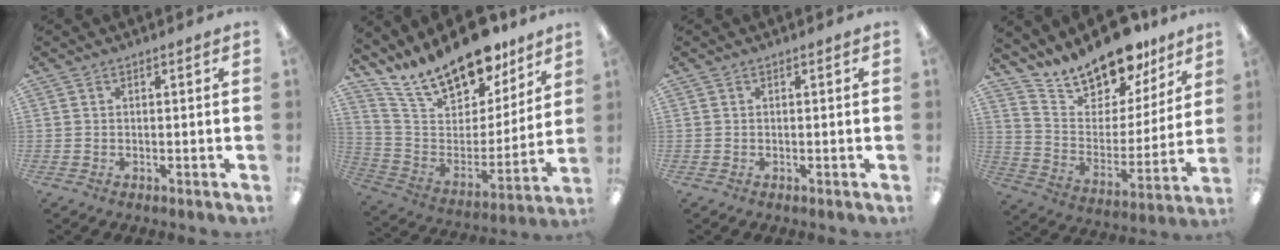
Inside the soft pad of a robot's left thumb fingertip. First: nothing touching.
{"total": 20.0, "force": [16.5, 7.5, 8.3], "torque": [-0.163, -0.117, 0.295]}
{"total": 0.0}
{"total": 16.4, "force": [14.5, 6.3, 4.3], "torque": [-0.091, -0.116, 0.260]}